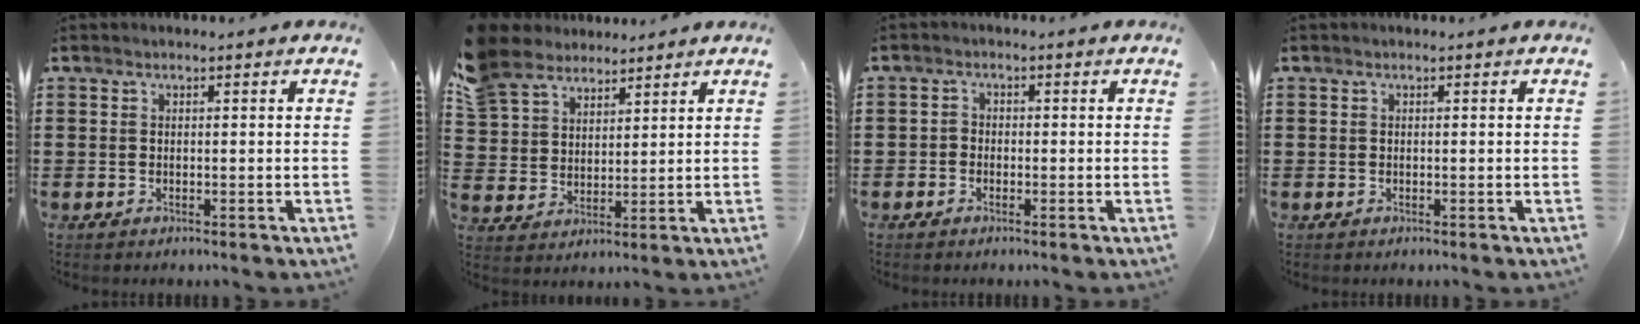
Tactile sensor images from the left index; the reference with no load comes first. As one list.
[{"total": 7.3, "force": [6.2, 3.6, 1.3], "torque": [-0.061, -0.010, 0.120]}, {"total": 1.1, "force": [-0.8, 0.8, 0.2], "torque": [-0.008, 0.003, -0.018]}, {"total": 0.0}]